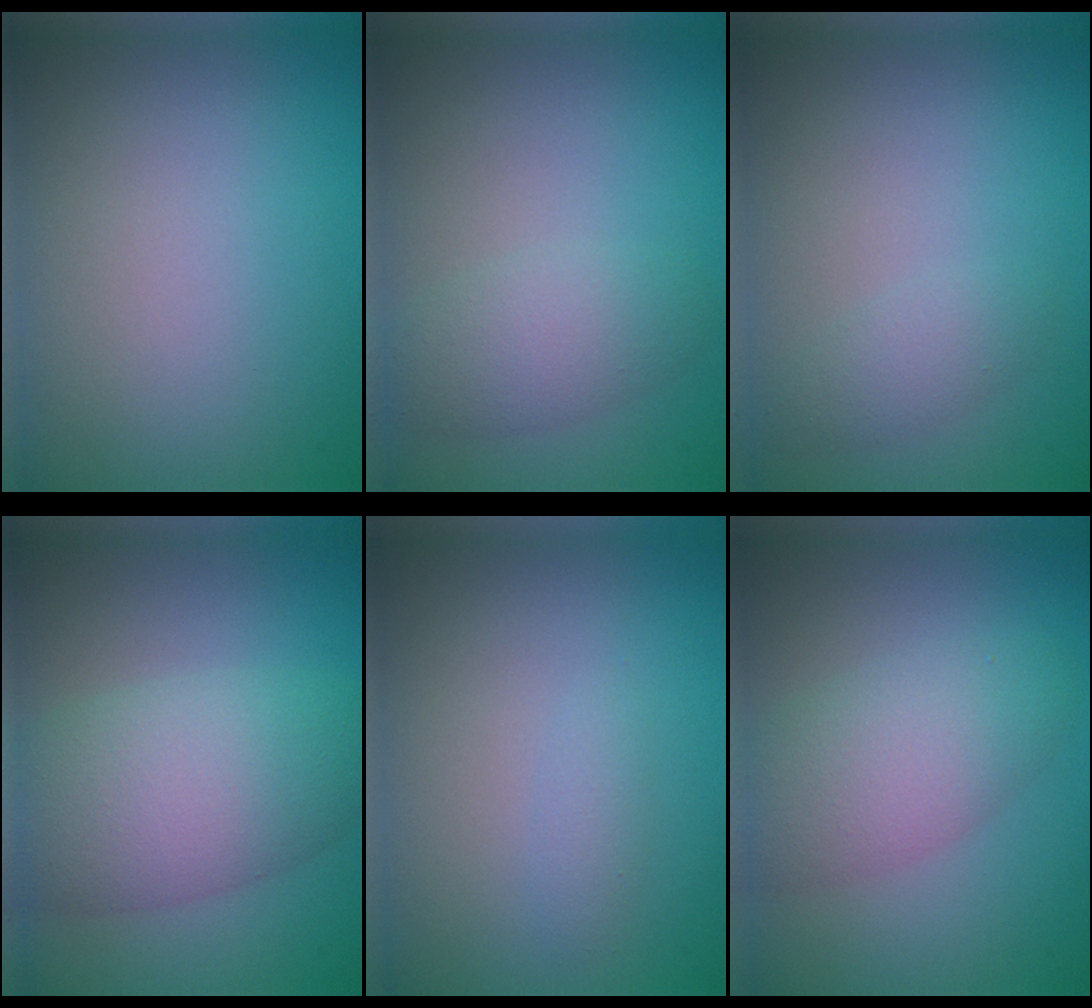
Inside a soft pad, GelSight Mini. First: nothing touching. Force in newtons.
{"total": 3.1, "press": 3.1, "slide": 0.1}
{"total": 1.6, "press": 1.6, "slide": 0.0}
{"total": 7.6, "press": 7.6, "slide": 0.2}
{"total": 1.0, "press": 1.0, "slide": 0.1}
{"total": 4.8, "press": 4.7, "slide": 0.2}